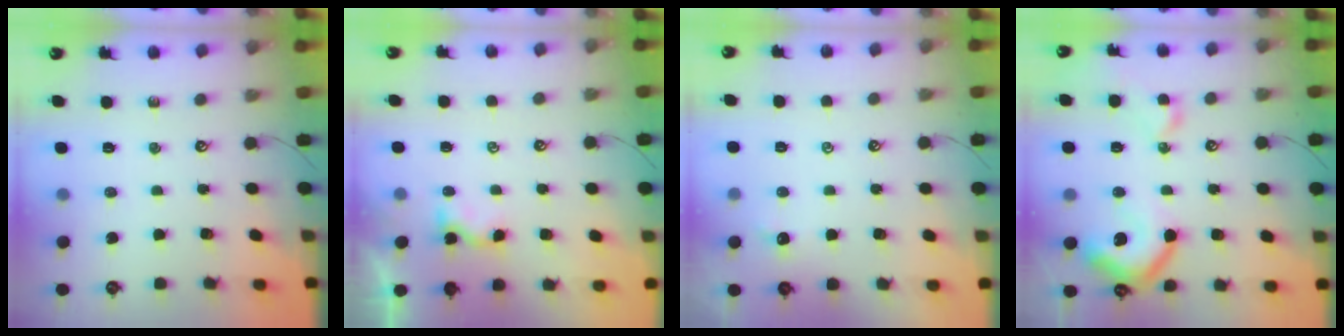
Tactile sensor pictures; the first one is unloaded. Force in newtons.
{"total": 3.1, "press": 3.1, "slide": 0.1}
{"total": 2.3, "press": 2.2, "slide": 0.3}
{"total": 13.1, "press": 13.0, "slide": 1.7}